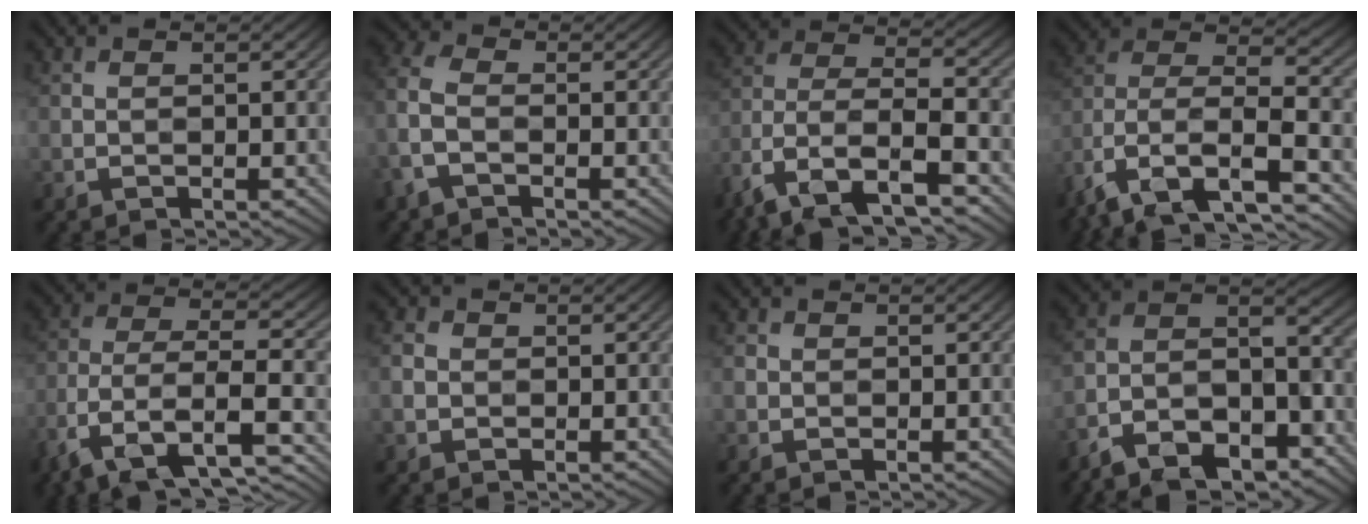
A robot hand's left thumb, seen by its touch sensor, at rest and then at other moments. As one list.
[{"total": 5.1, "force": [-1.9, 2.8, 3.8], "torque": [-0.112, 0.004, -0.056]}, {"total": 13.0, "force": [-8.2, 5.6, 8.4], "torque": [-0.189, -0.012, -0.159]}, {"total": 14.9, "force": [-8.5, 7.4, 9.7], "torque": [-0.247, -0.025, -0.135]}, {"total": 12.8, "force": [-7.6, 5.6, 8.6], "torque": [-0.194, -0.015, -0.138]}, {"total": 2.2, "force": [-0.3, 1.9, 1.0], "torque": [-0.028, 0.000, -0.010]}, {"total": 1.1, "force": [0.0, 1.0, 0.3], "torque": [-0.006, -0.002, -0.004]}, {"total": 14.8, "force": [-10.0, 6.6, 8.6], "torque": [-0.181, -0.027, -0.172]}]